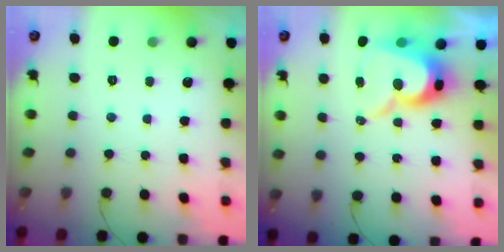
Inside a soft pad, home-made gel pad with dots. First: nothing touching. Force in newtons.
{"total": 12.5, "press": 12.5, "slide": 1.2}